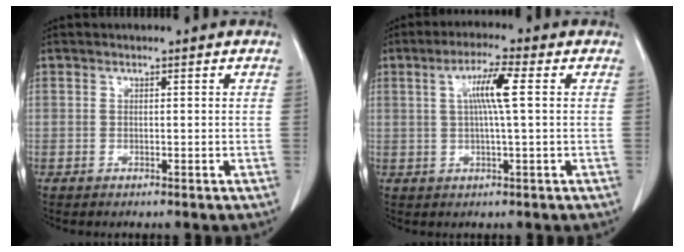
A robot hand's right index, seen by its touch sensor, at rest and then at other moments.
{"total": 6.3, "force": [1.3, 0.2, 6.2], "torque": [-0.114, 0.006, 0.023]}